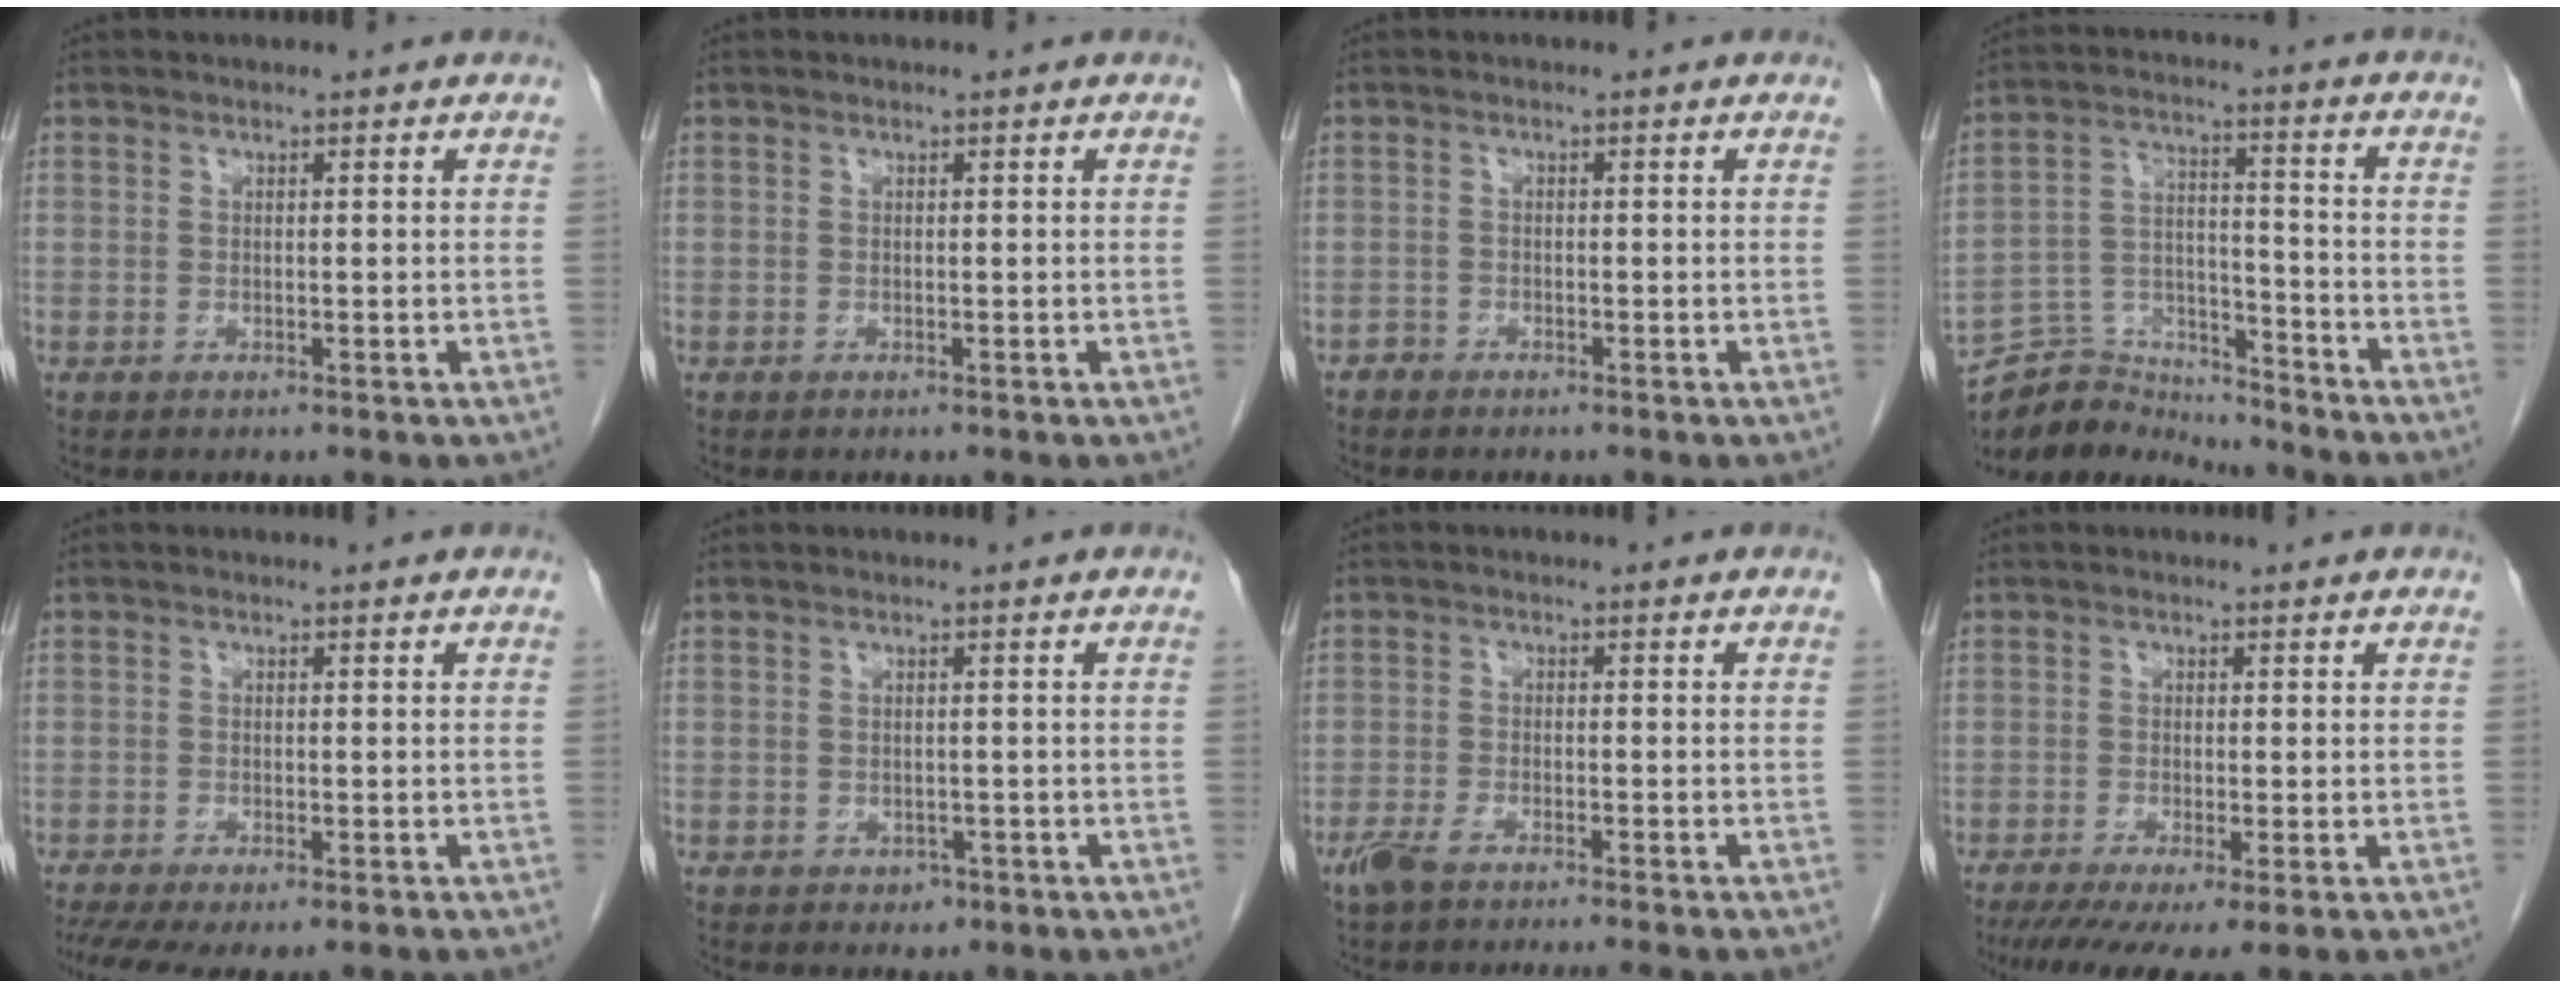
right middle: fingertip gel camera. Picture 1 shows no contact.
{"total": 0.0}
{"total": 0.9, "force": [-0.8, 0.4, -0.1], "torque": [-0.002, 0.002, -0.018]}
{"total": 10.5, "force": [-10.4, 1.4, -0.3], "torque": [0.003, 0.030, -0.190]}
{"total": 8.5, "force": [-6.0, 2.5, 5.4], "torque": [-0.092, -0.016, -0.093]}
{"total": 1.4, "force": [-0.7, 1.1, 0.5], "torque": [-0.006, 0.003, -0.004]}
{"total": 6.5, "force": [-5.4, 0.4, 3.7], "torque": [-0.057, -0.010, -0.089]}
{"total": 6.9, "force": [-4.3, 1.0, 5.3], "torque": [-0.081, -0.019, -0.074]}